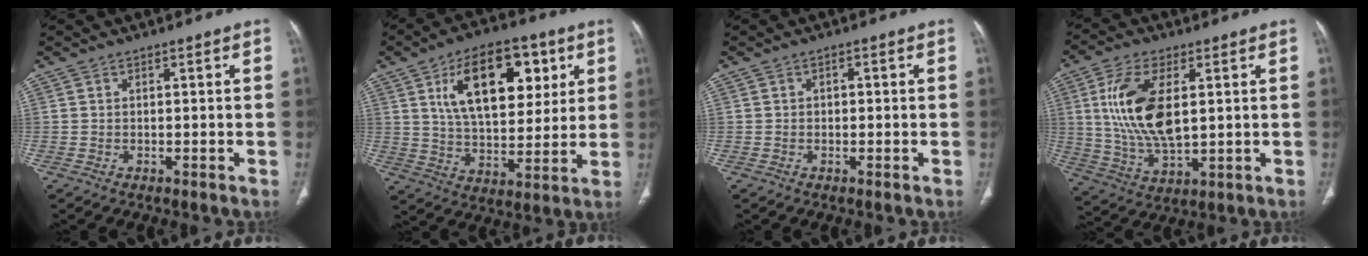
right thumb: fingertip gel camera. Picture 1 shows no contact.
{"total": 19.5, "force": [7.3, 10.5, 14.8], "torque": [-0.187, -0.021, 0.124]}
{"total": 1.1, "force": [0.0, 0.9, 0.7], "torque": [-0.006, 0.003, -0.002]}
{"total": 15.2, "force": [2.9, 7.2, 13.0], "torque": [-0.261, -0.015, 0.065]}